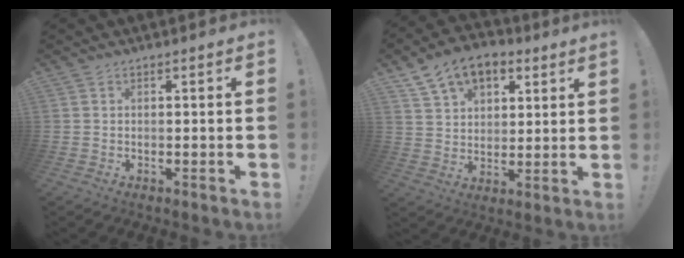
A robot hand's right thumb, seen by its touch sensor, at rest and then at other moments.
{"total": 11.9, "force": [7.0, 7.5, 6.0], "torque": [-0.104, -0.032, 0.136]}